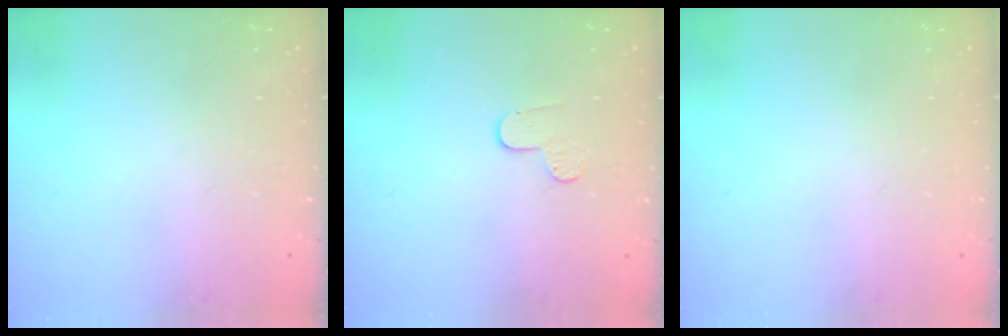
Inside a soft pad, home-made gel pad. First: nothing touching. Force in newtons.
{"total": 3.8, "press": 3.8, "slide": 0.3}
{"total": 0.0}